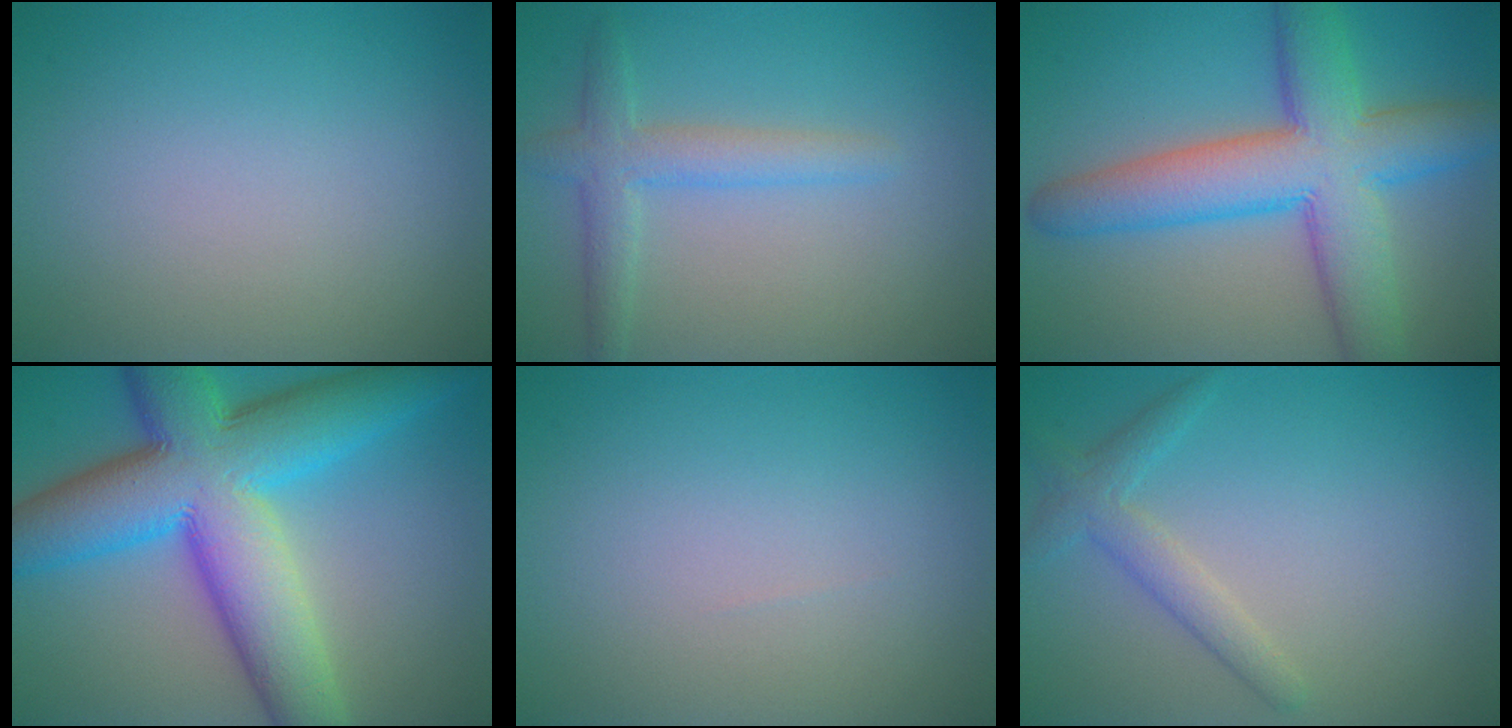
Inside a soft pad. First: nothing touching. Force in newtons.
{"total": 3.0, "press": 3.0, "slide": 0.2}
{"total": 9.5, "press": 9.5, "slide": 0.2}
{"total": 13.7, "press": 13.7, "slide": 0.2}
{"total": 0.0}
{"total": 2.4, "press": 2.4, "slide": 0.2}